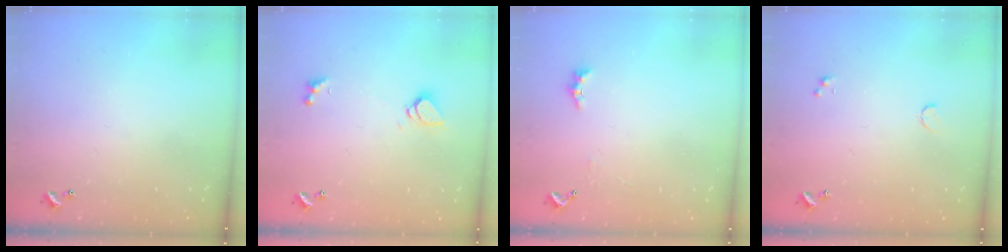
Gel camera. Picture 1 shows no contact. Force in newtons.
{"total": 1.6, "press": 1.5, "slide": 0.4}
{"total": 2.0, "press": 1.9, "slide": 0.6}
{"total": 0.5, "press": 0.4, "slide": 0.3}